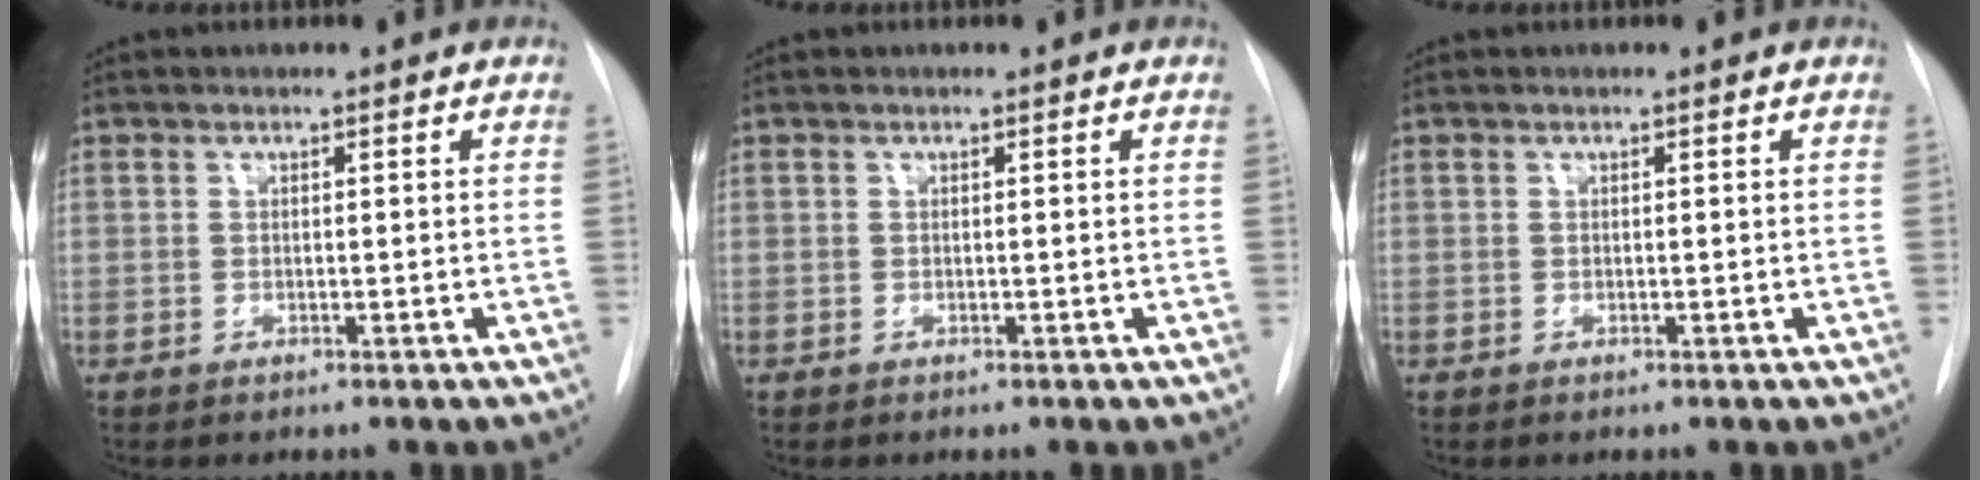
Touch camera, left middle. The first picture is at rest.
{"total": 0.0}
{"total": 0.0}